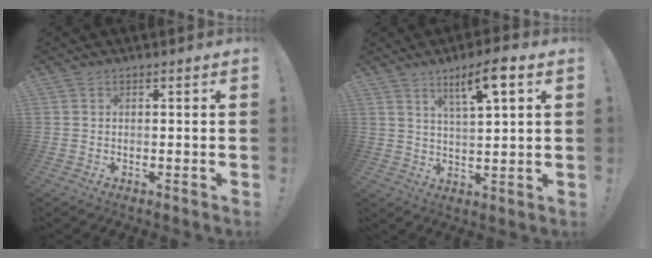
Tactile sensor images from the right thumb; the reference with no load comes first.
{"total": 8.9, "force": [4.7, 1.5, 7.4], "torque": [-0.117, -0.017, 0.074]}